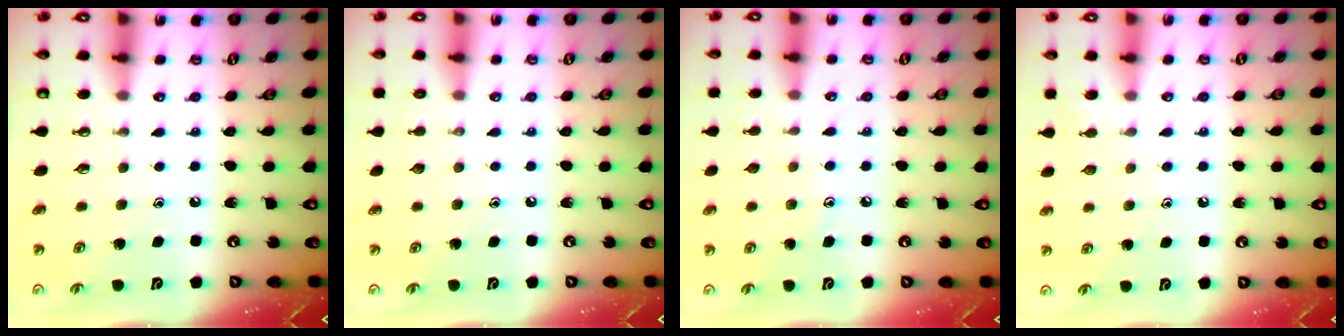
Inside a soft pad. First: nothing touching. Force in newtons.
{"total": 0.0}
{"total": 5.1, "press": 5.0, "slide": 0.5}
{"total": 6.2, "press": 6.2, "slide": 0.7}